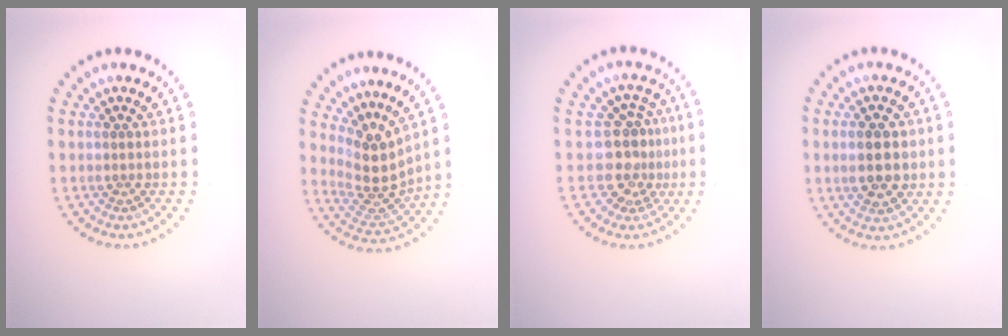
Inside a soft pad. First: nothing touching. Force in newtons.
{"total": 3.9, "press": 2.8, "slide": 2.8}
{"total": 3.2, "press": 2.5, "slide": 2.1}
{"total": 3.3, "press": 3.3, "slide": 0.2}